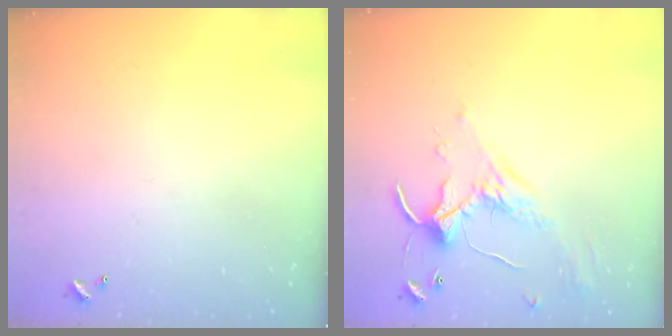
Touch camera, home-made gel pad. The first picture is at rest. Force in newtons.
{"total": 1.2, "press": 0.6, "slide": 1.1}